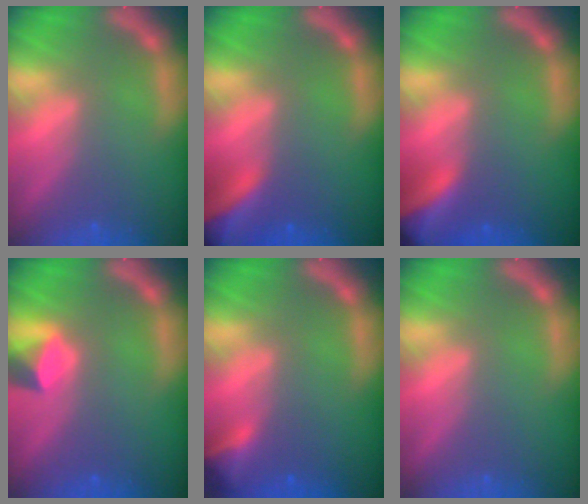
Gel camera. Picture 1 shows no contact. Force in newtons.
{"total": 10.0}
{"total": 8.4}
{"total": 2.4}
{"total": 2.9}
{"total": 0.0}